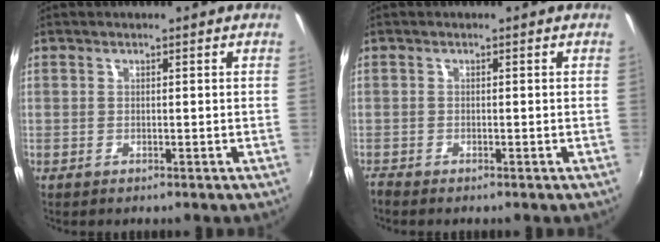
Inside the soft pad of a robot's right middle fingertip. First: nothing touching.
{"total": 1.0, "force": [-1.0, 0.1, 0.2], "torque": [-0.007, -0.005, -0.023]}